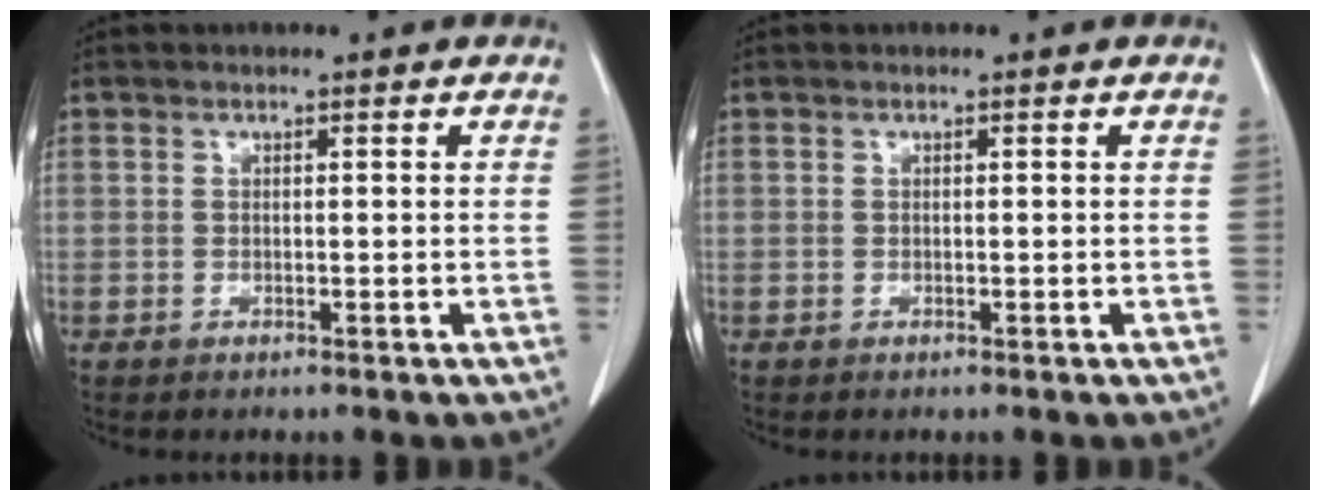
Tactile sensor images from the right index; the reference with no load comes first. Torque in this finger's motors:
{"motor_torque": [0.00, 0.00, 0.02, 0.00]}